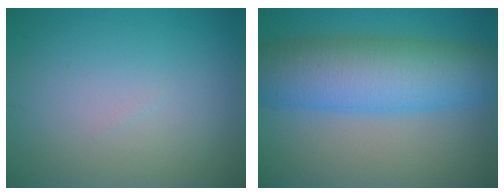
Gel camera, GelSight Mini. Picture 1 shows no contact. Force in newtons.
{"total": 9.5, "press": 9.5, "slide": 0.0}